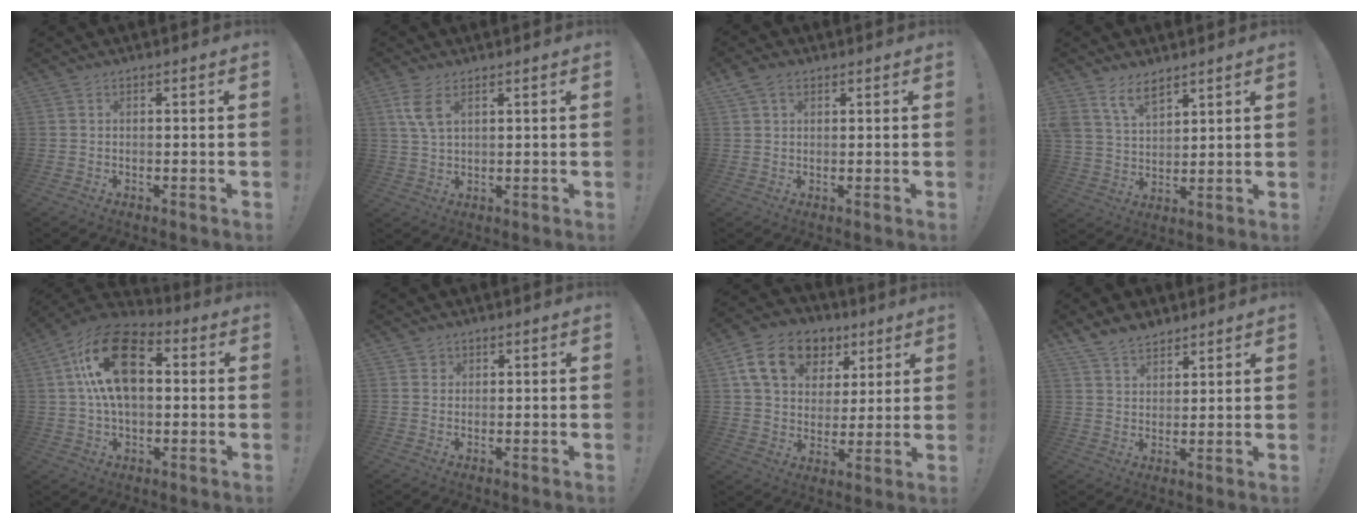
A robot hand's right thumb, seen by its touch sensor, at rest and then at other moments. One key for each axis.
{"total": 6.6, "fx": 3.1, "fy": 3.1, "fz": 5.0, "tx": -0.098, "ty": -0.009, "tz": 0.057}
{"total": 3.9, "fx": 2.1, "fy": 2.5, "fz": 2.1, "tx": -0.043, "ty": 0.001, "tz": 0.041}
{"total": 8.8, "fx": 6.6, "fy": 4.3, "fz": 3.9, "tx": -0.088, "ty": -0.028, "tz": 0.130}
{"total": 19.9, "fx": 4.1, "fy": 12.0, "fz": 15.3, "tx": -0.282, "ty": 0.011, "tz": 0.072}
{"total": 1.5, "fx": 0.8, "fy": 1.2, "fz": 0.1, "tx": -0.004, "ty": -0.002, "tz": 0.015}
{"total": 16.8, "fx": 7.9, "fy": 12.2, "fz": 8.5, "tx": -0.129, "ty": -0.027, "tz": 0.151}
{"total": 7.5, "fx": 6.0, "fy": 3.9, "fz": 2.2, "tx": -0.046, "ty": -0.034, "tz": 0.118}